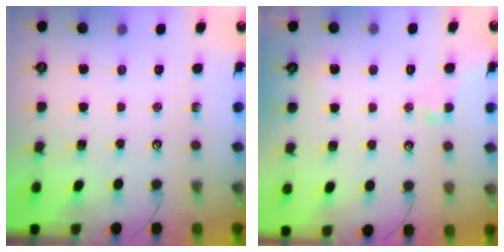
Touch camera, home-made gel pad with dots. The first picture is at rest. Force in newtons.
{"total": 2.3, "press": 2.2, "slide": 0.6}